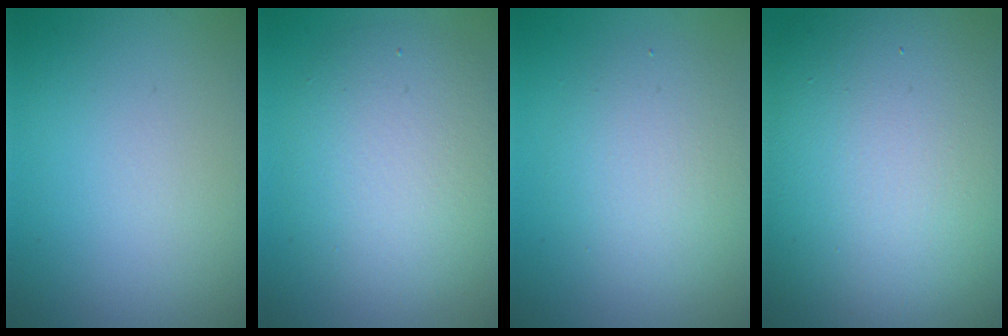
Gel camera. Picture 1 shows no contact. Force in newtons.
{"total": 6.1, "press": 6.1, "slide": 0.1}
{"total": 3.7, "press": 3.7, "slide": 0.4}
{"total": 18.0, "press": 17.9, "slide": 1.3}